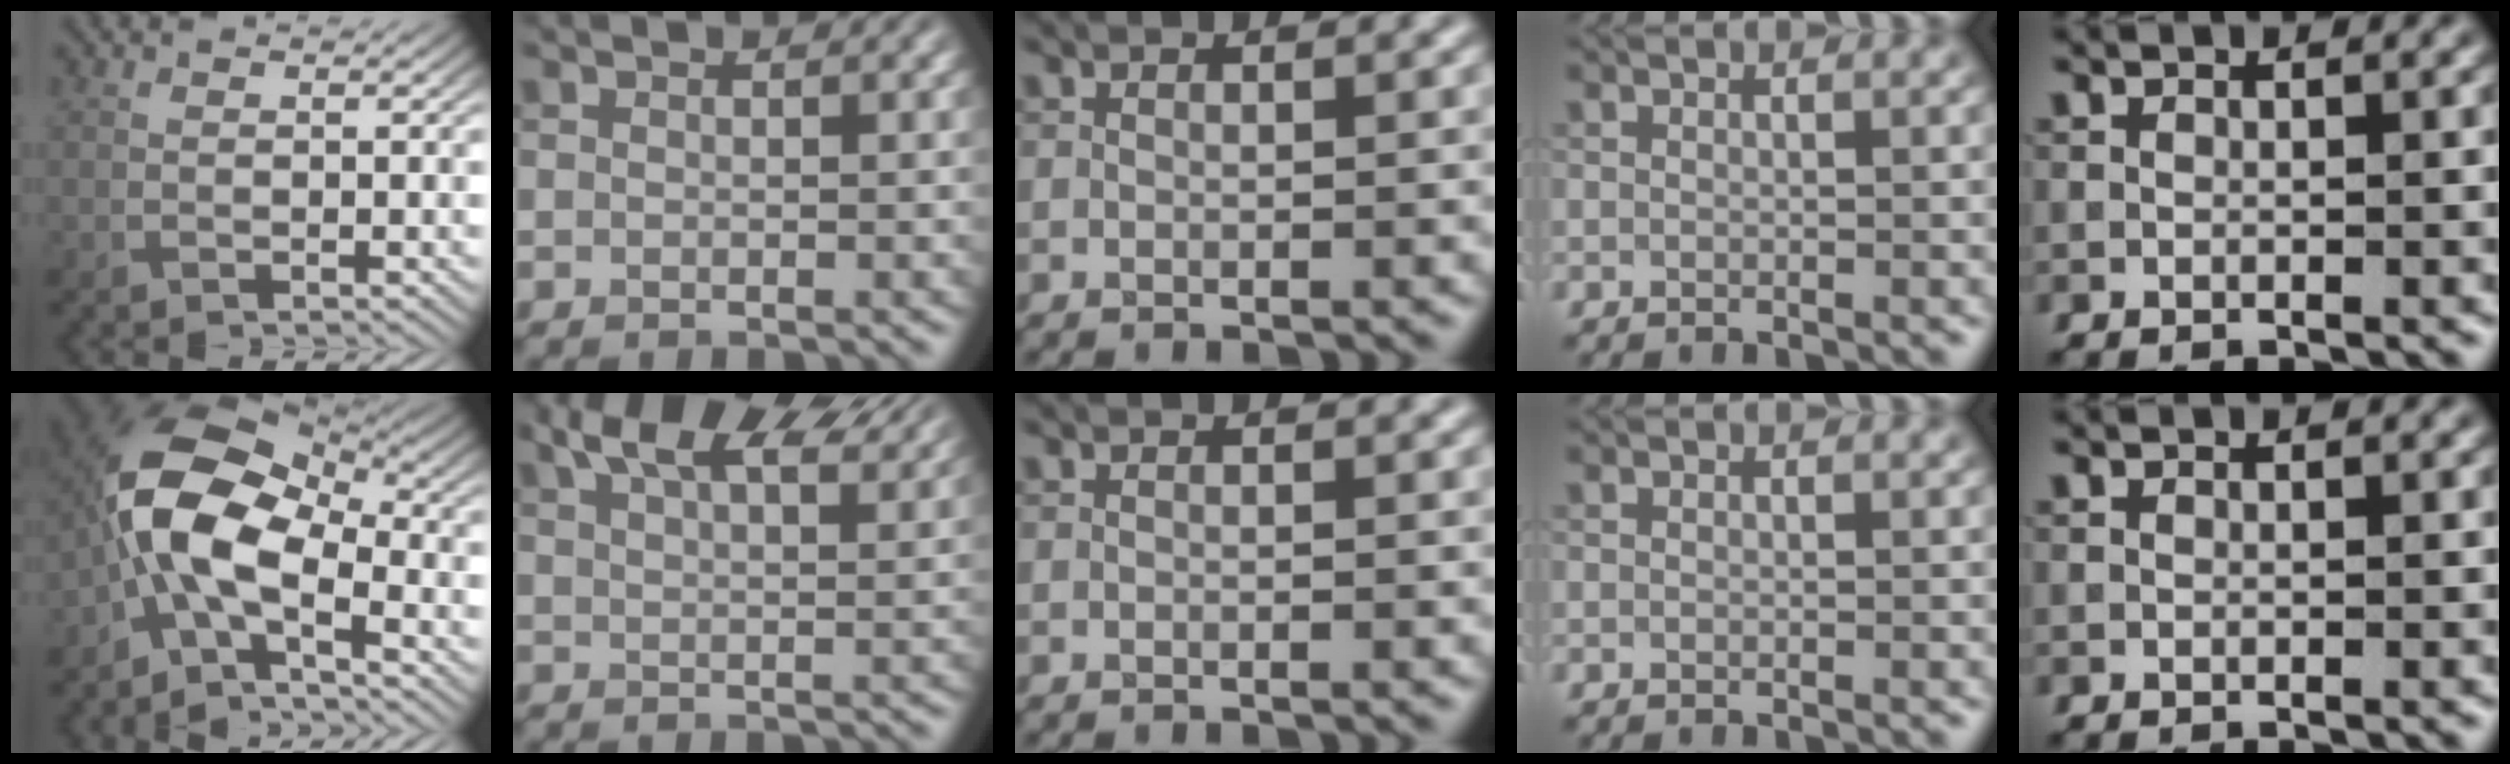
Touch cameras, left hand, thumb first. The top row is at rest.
{"thumb": {"total": 11.8, "force": [-3.4, 5.8, 9.7], "torque": [-0.191, 0.008, -0.084]}, "index": {"total": 8.2, "force": [6.0, 2.7, 4.9], "torque": [-0.076, 0.025, 0.082]}}